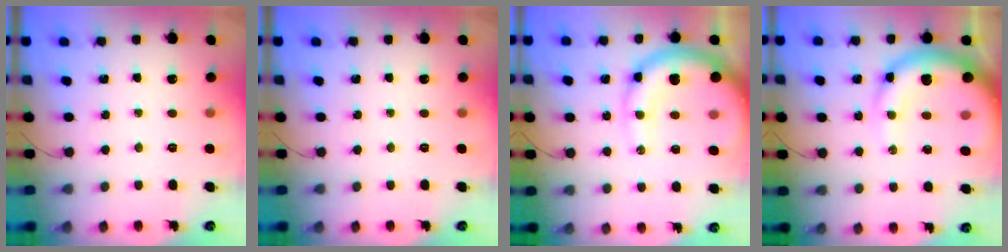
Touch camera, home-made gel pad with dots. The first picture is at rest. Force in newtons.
{"total": 0.0}
{"total": 15.4, "press": 14.9, "slide": 3.7}
{"total": 15.2, "press": 14.7, "slide": 3.7}